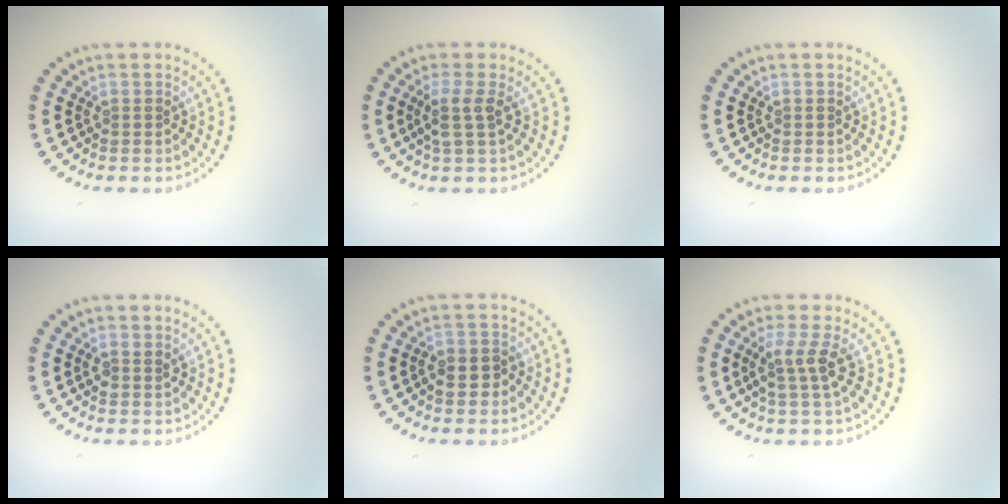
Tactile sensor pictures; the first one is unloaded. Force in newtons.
{"total": 2.2, "press": 1.7, "slide": 1.5}
{"total": 0.0}
{"total": 1.1, "press": 1.0, "slide": 0.4}
{"total": 2.3, "press": 2.2, "slide": 0.7}
{"total": 2.6, "press": 2.0, "slide": 1.7}